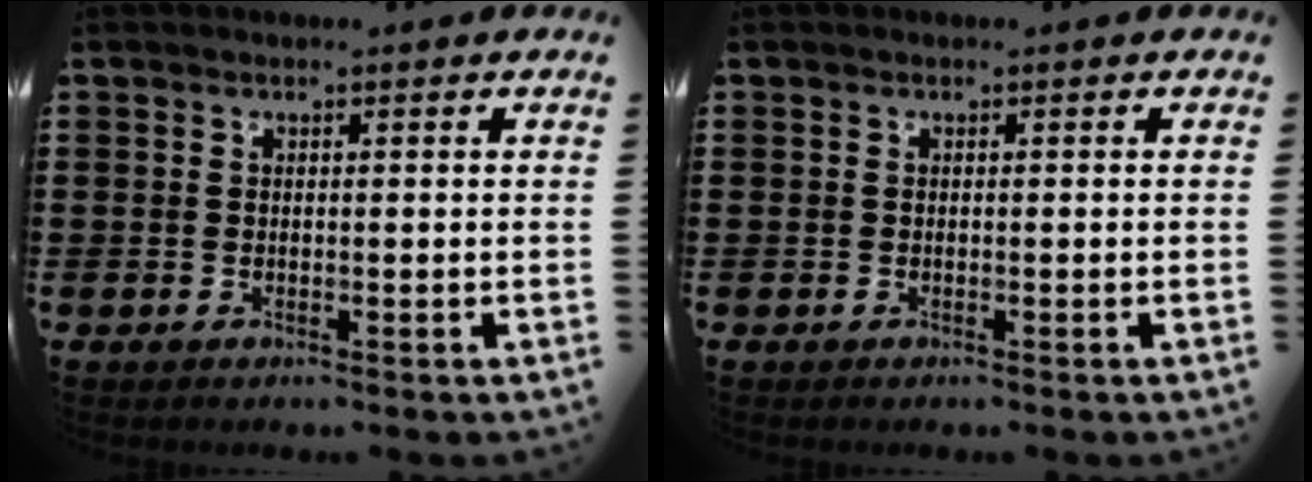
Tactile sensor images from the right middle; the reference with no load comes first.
{"total": 0.0}